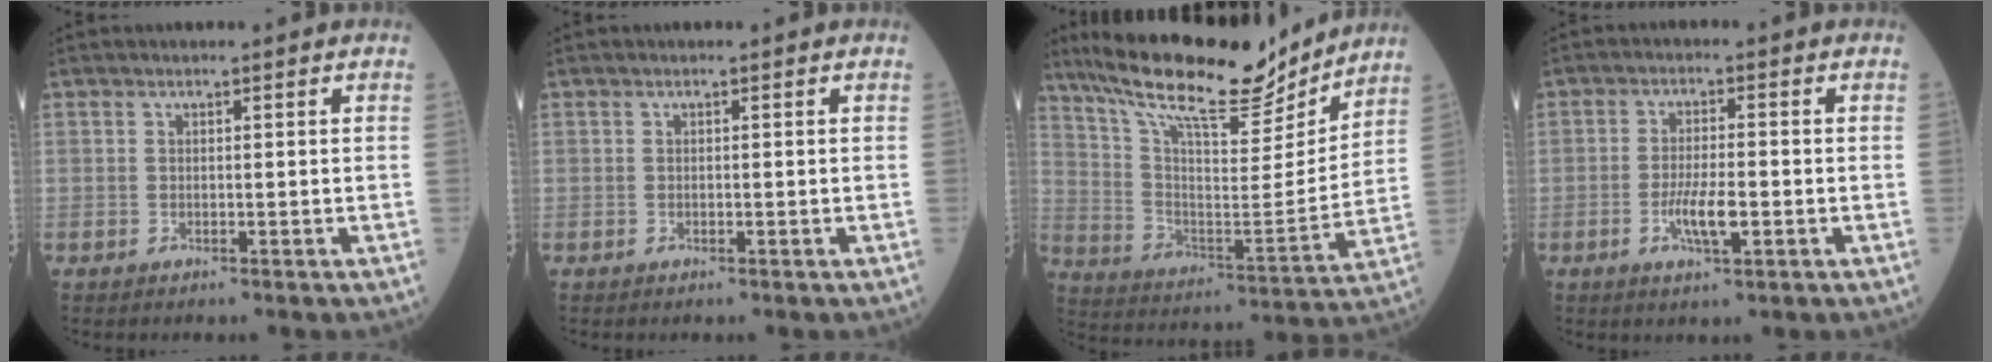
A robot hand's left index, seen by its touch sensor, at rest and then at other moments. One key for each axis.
{"total": 0.0}
{"total": 21.4, "fx": 18.3, "fy": 4.2, "fz": 10.2, "tx": -0.187, "ty": -0.006, "tz": 0.299}
{"total": 5.0, "fx": -1.6, "fy": 1.1, "fz": 4.6, "tx": -0.093, "ty": -0.003, "tz": -0.028}